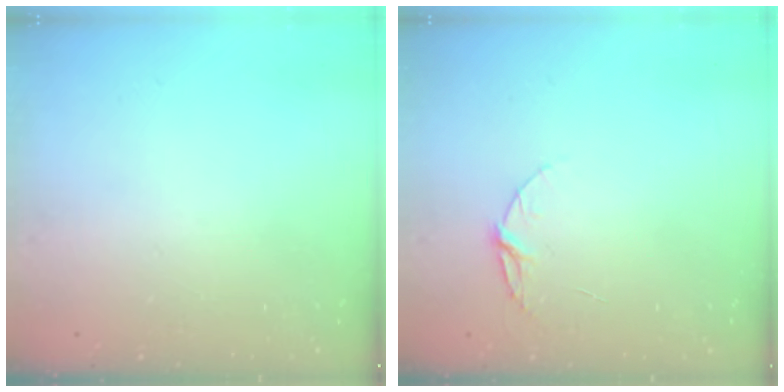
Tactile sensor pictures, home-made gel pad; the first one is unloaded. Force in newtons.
{"total": 5.3, "press": 5.3, "slide": 0.5}